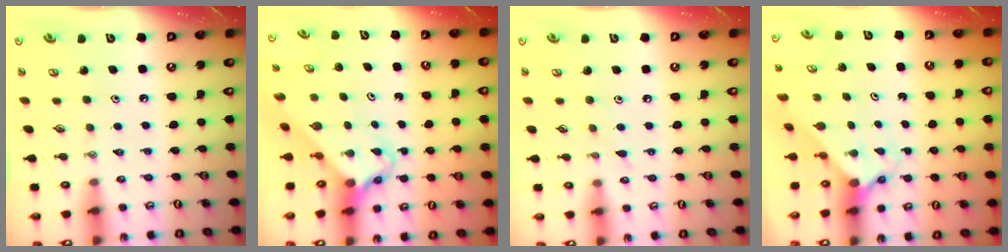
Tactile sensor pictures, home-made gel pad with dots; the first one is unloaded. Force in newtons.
{"total": 2.6, "press": 2.6, "slide": 0.3}
{"total": 3.9, "press": 3.8, "slide": 0.5}
{"total": 1.8, "press": 1.8, "slide": 0.1}